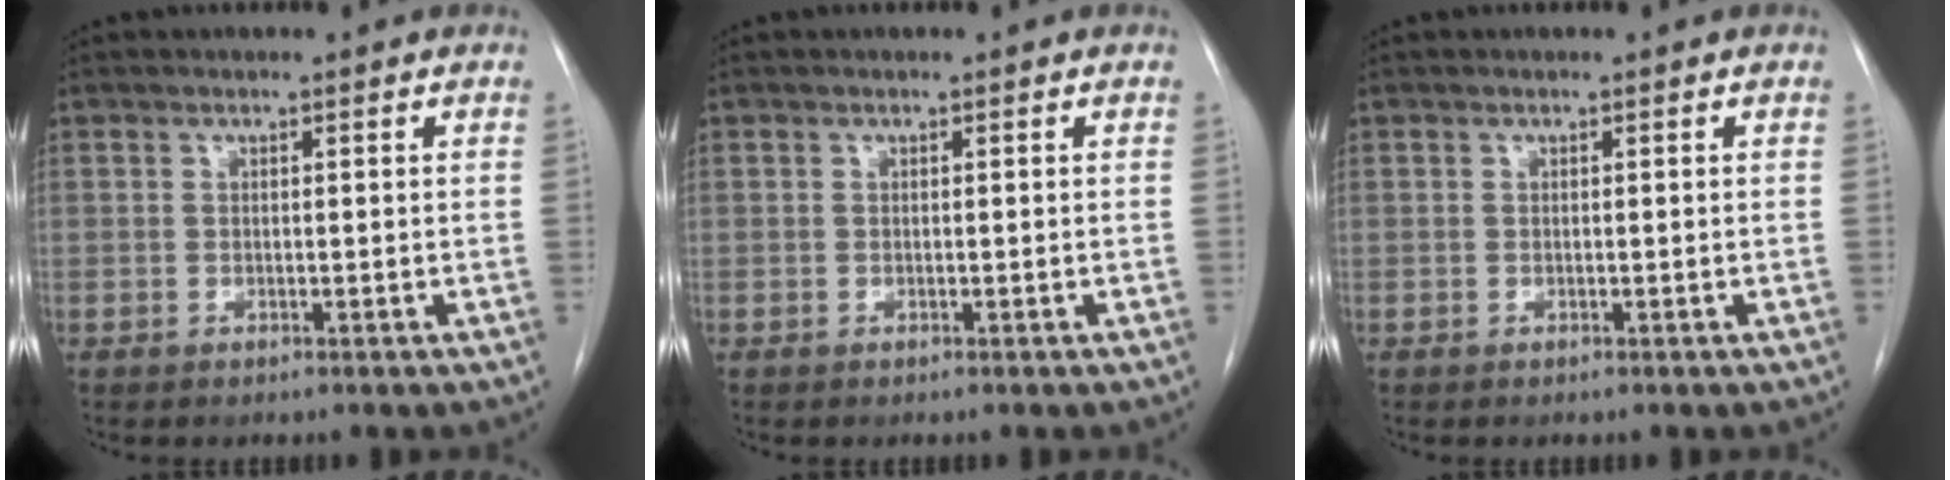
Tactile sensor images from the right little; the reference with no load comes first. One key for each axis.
{"total": 0.0}
{"total": 0.0}